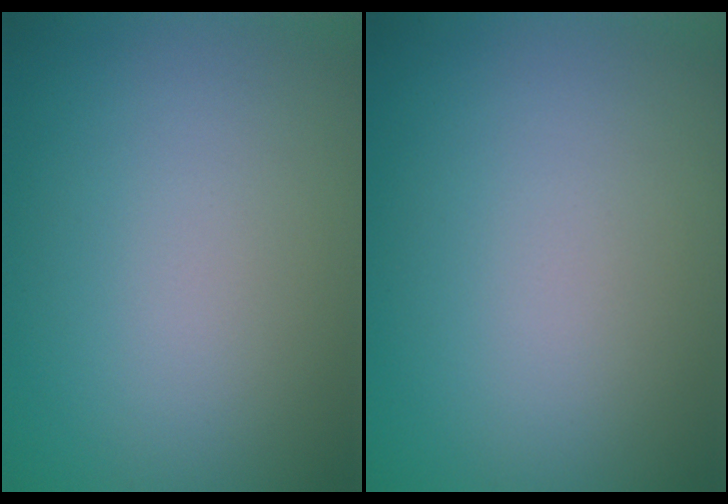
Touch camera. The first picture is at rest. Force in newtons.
{"total": 0.0}